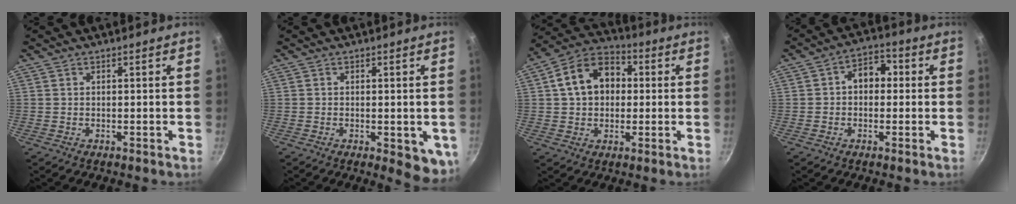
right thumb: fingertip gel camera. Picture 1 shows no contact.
{"total": 6.5, "force": [-1.5, 2.8, 5.7], "torque": [-0.055, -0.003, -0.014]}
{"total": 13.1, "force": [1.8, 9.8, 8.4], "torque": [-0.109, 0.029, 0.012]}
{"total": 6.3, "force": [0.4, 4.7, 4.2], "torque": [-0.024, 0.019, -0.006]}